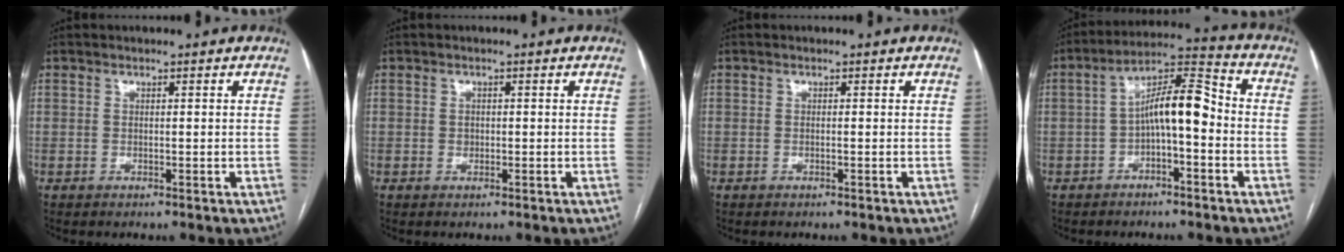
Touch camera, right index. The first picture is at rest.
{"total": 0.9, "force": [-0.1, 0.8, 0.5], "torque": [-0.007, 0.002, 0.000]}
{"total": 0.0}
{"total": 9.2, "force": [-1.4, 2.6, 8.7], "torque": [-0.152, 0.036, -0.023]}